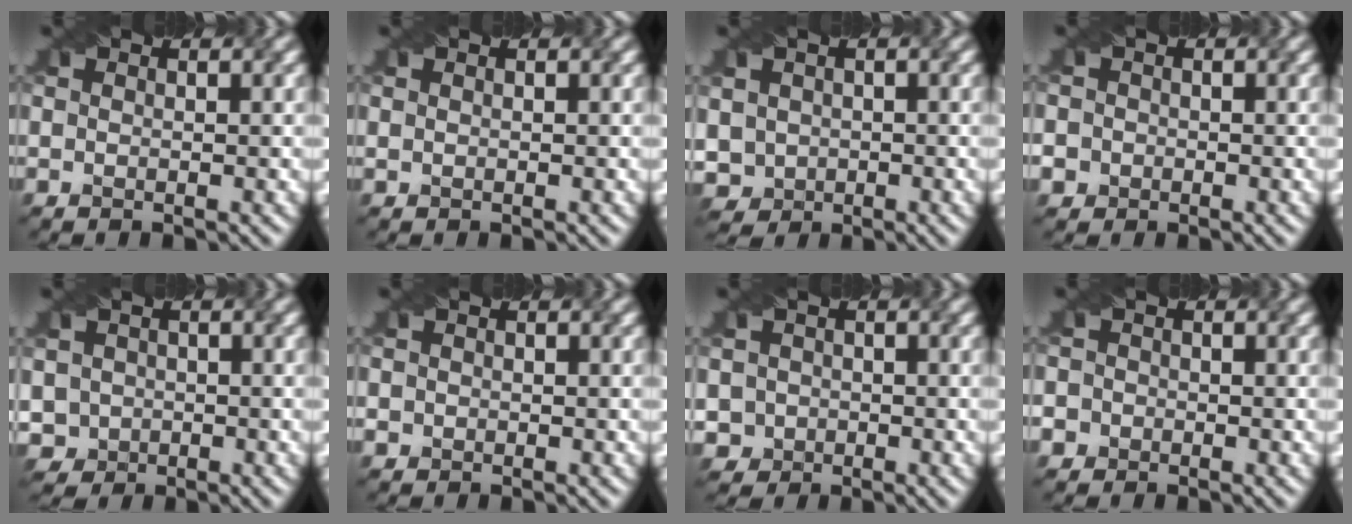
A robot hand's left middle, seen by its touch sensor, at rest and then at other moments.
{"total": 0.0}
{"total": 2.8, "force": [-0.2, 2.7, 0.7], "torque": [-0.024, 0.011, 0.004]}
{"total": 4.6, "force": [-0.9, 4.3, 1.4], "torque": [-0.029, 0.025, -0.039]}
{"total": 2.3, "force": [-0.2, 2.3, 0.4], "torque": [-0.007, 0.012, 0.003]}
{"total": 1.9, "force": [0.4, 1.7, 0.7], "torque": [-0.002, 0.019, -0.001]}
{"total": 2.6, "force": [-0.3, 2.6, 0.4], "torque": [0.000, 0.016, -0.006]}
{"total": 3.7, "force": [-0.9, 3.4, 1.0], "torque": [-0.016, 0.027, -0.040]}